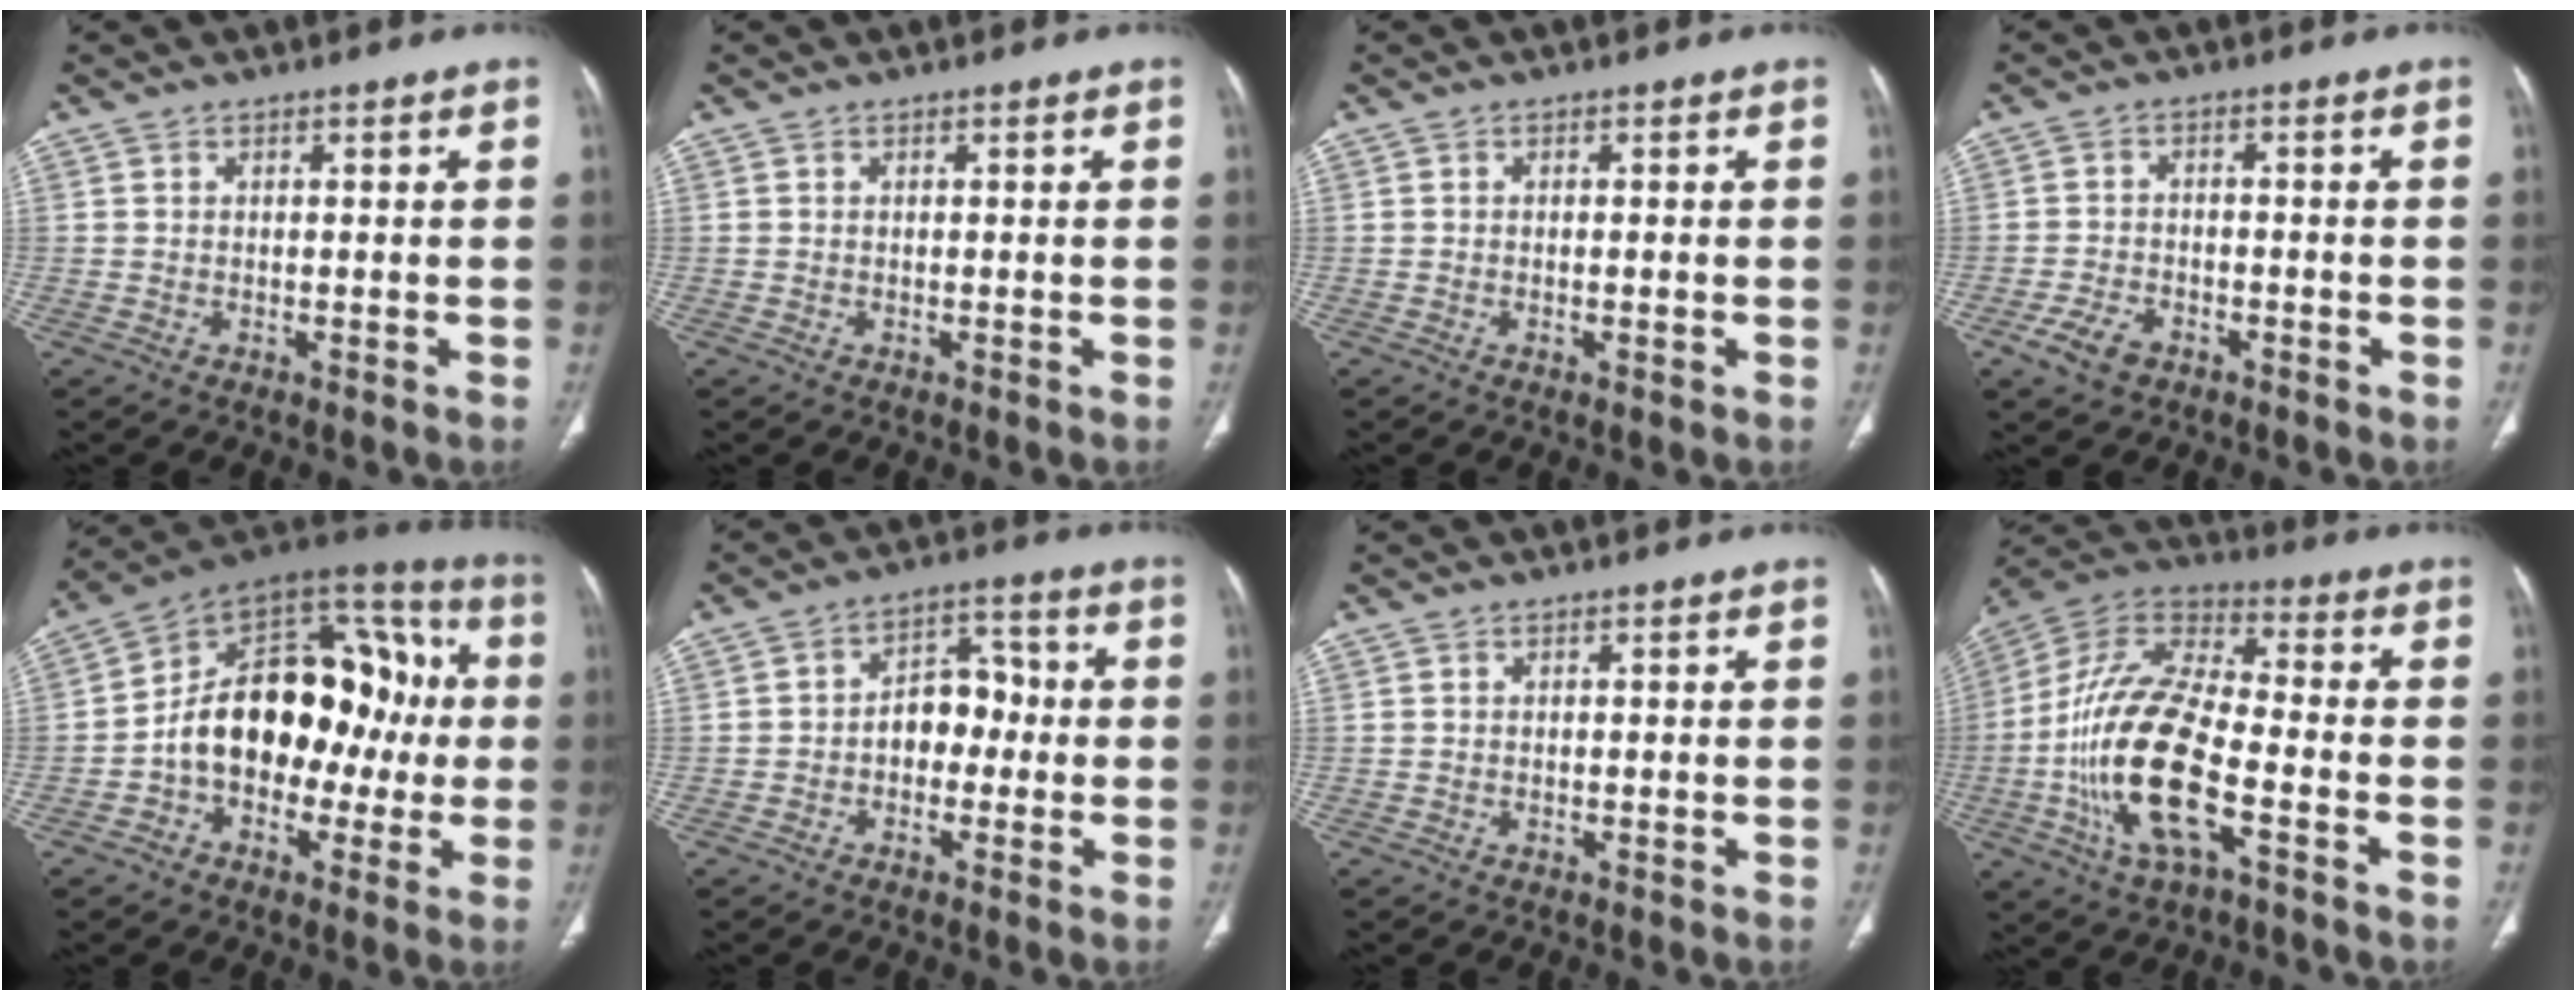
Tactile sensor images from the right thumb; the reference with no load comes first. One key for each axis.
{"total": 0.0}
{"total": 1.2, "fx": -0.3, "fy": 0.2, "fz": 1.1, "tx": -0.019, "ty": -0.003, "tz": -0.003}
{"total": 5.0, "fx": -2.9, "fy": 3.0, "fz": 2.8, "tx": -0.058, "ty": 0.014, "tz": -0.050}
{"total": 22.9, "fx": -1.2, "fy": 15.0, "fz": 17.3, "tx": -0.231, "ty": 0.063, "tz": -0.019}
{"total": 7.4, "fx": -1.0, "fy": 5.3, "fz": 5.0, "tx": -0.042, "ty": 0.034, "tz": -0.027}
{"total": 0.0}
{"total": 20.6, "fx": -5.6, "fy": 8.0, "fz": 18.1, "tx": -0.375, "ty": 0.028, "tz": -0.103}